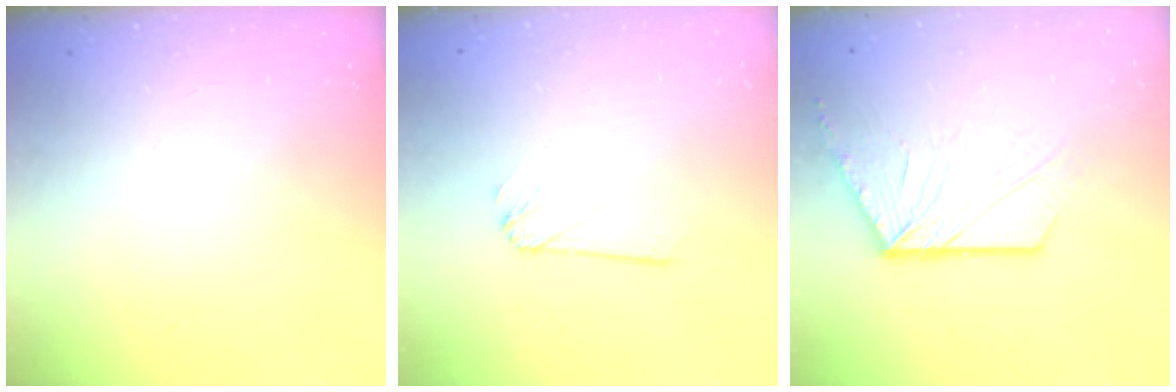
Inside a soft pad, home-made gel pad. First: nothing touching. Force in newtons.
{"total": 1.8, "press": 1.8, "slide": 0.0}
{"total": 11.7, "press": 11.7, "slide": 0.4}